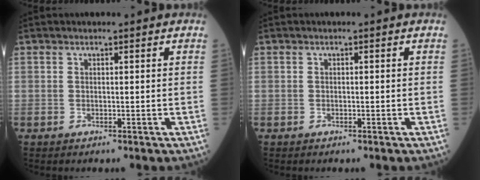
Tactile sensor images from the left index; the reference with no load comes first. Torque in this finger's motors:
{"motor_torque": [0.00, 0.00, 0.00, 0.00]}